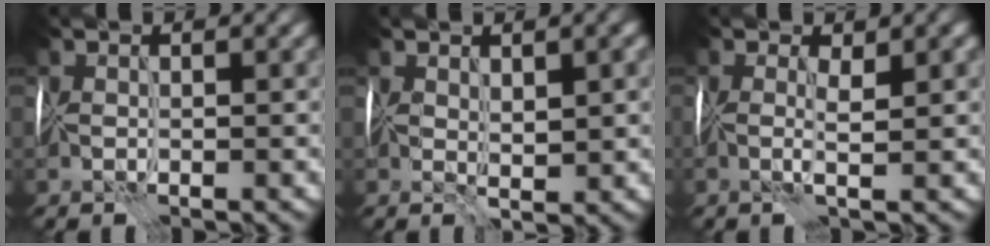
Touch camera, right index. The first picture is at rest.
{"total": 1.9, "force": [0.7, 1.2, 1.4], "torque": [-0.023, -0.003, 0.018]}
{"total": 1.6, "force": [0.6, 0.0, 1.5], "torque": [-0.031, 0.002, 0.008]}